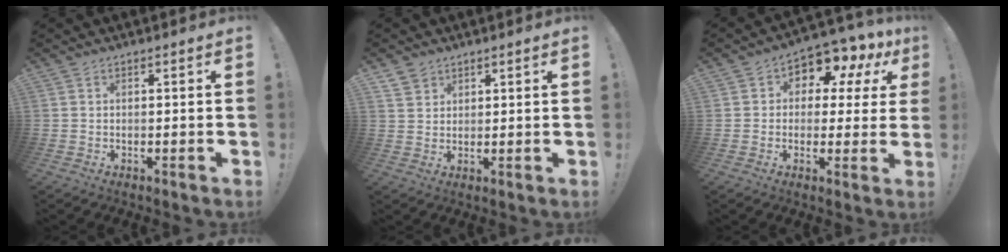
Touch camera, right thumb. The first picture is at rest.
{"total": 3.6, "force": [2.7, 2.3, 0.6], "torque": [-0.011, -0.013, 0.051]}
{"total": 6.4, "force": [3.6, 4.1, 3.3], "torque": [-0.050, -0.042, 0.062]}